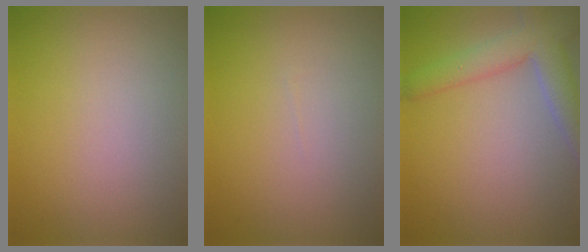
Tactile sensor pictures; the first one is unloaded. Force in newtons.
{"total": 0.0}
{"total": 4.7, "press": 4.7, "slide": 0.4}